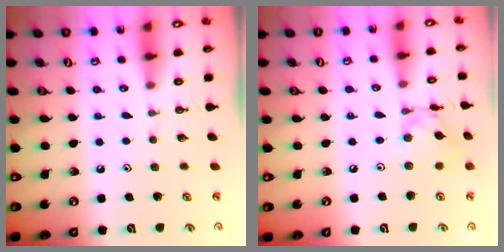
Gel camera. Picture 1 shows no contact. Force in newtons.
{"total": 8.4, "press": 8.4, "slide": 0.5}